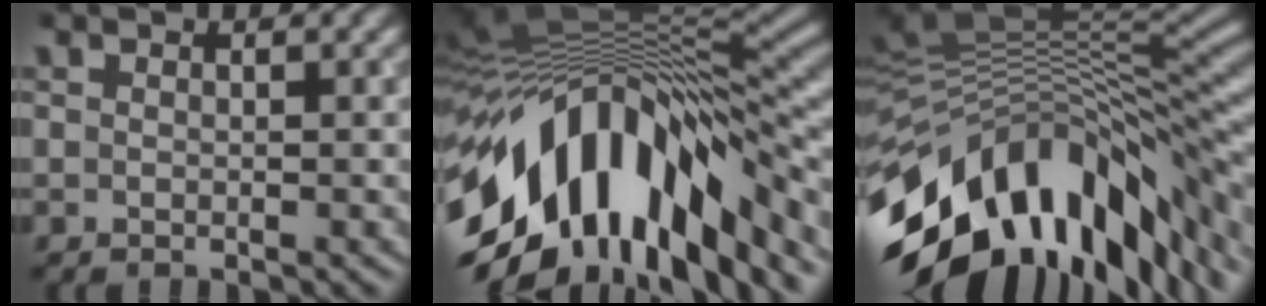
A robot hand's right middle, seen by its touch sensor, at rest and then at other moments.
{"total": 14.7, "force": [-6.8, 7.6, 10.7], "torque": [-0.191, 0.007, -0.115]}
{"total": 15.5, "force": [-5.4, 7.5, 12.4], "torque": [-0.203, 0.006, -0.096]}